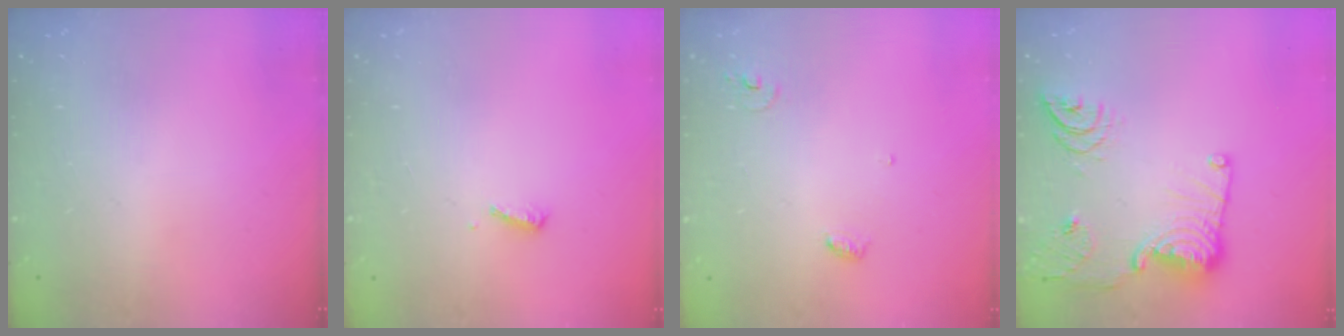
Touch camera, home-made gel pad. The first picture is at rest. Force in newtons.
{"total": 7.1, "press": 7.0, "slide": 0.8}
{"total": 4.0, "press": 4.0, "slide": 0.3}
{"total": 20.1, "press": 19.4, "slide": 5.4}